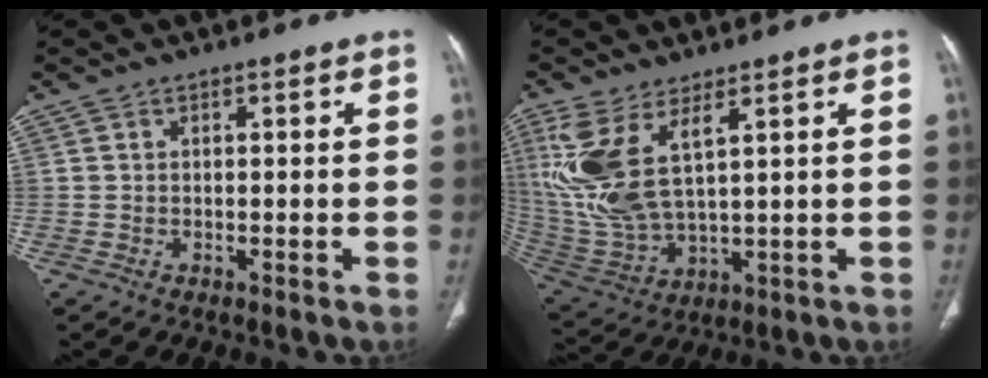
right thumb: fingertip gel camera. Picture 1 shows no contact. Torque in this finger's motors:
{"motor_torque": [0.14, 0.44, 1.27, 1.49, 0.26]}